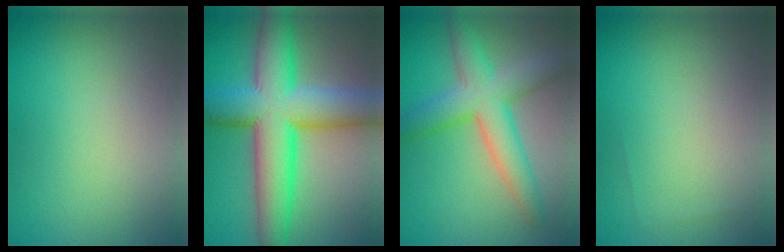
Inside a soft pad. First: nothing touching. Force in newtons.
{"total": 12.0, "press": 12.0, "slide": 0.3}
{"total": 6.2, "press": 6.2, "slide": 0.2}
{"total": 0.0}